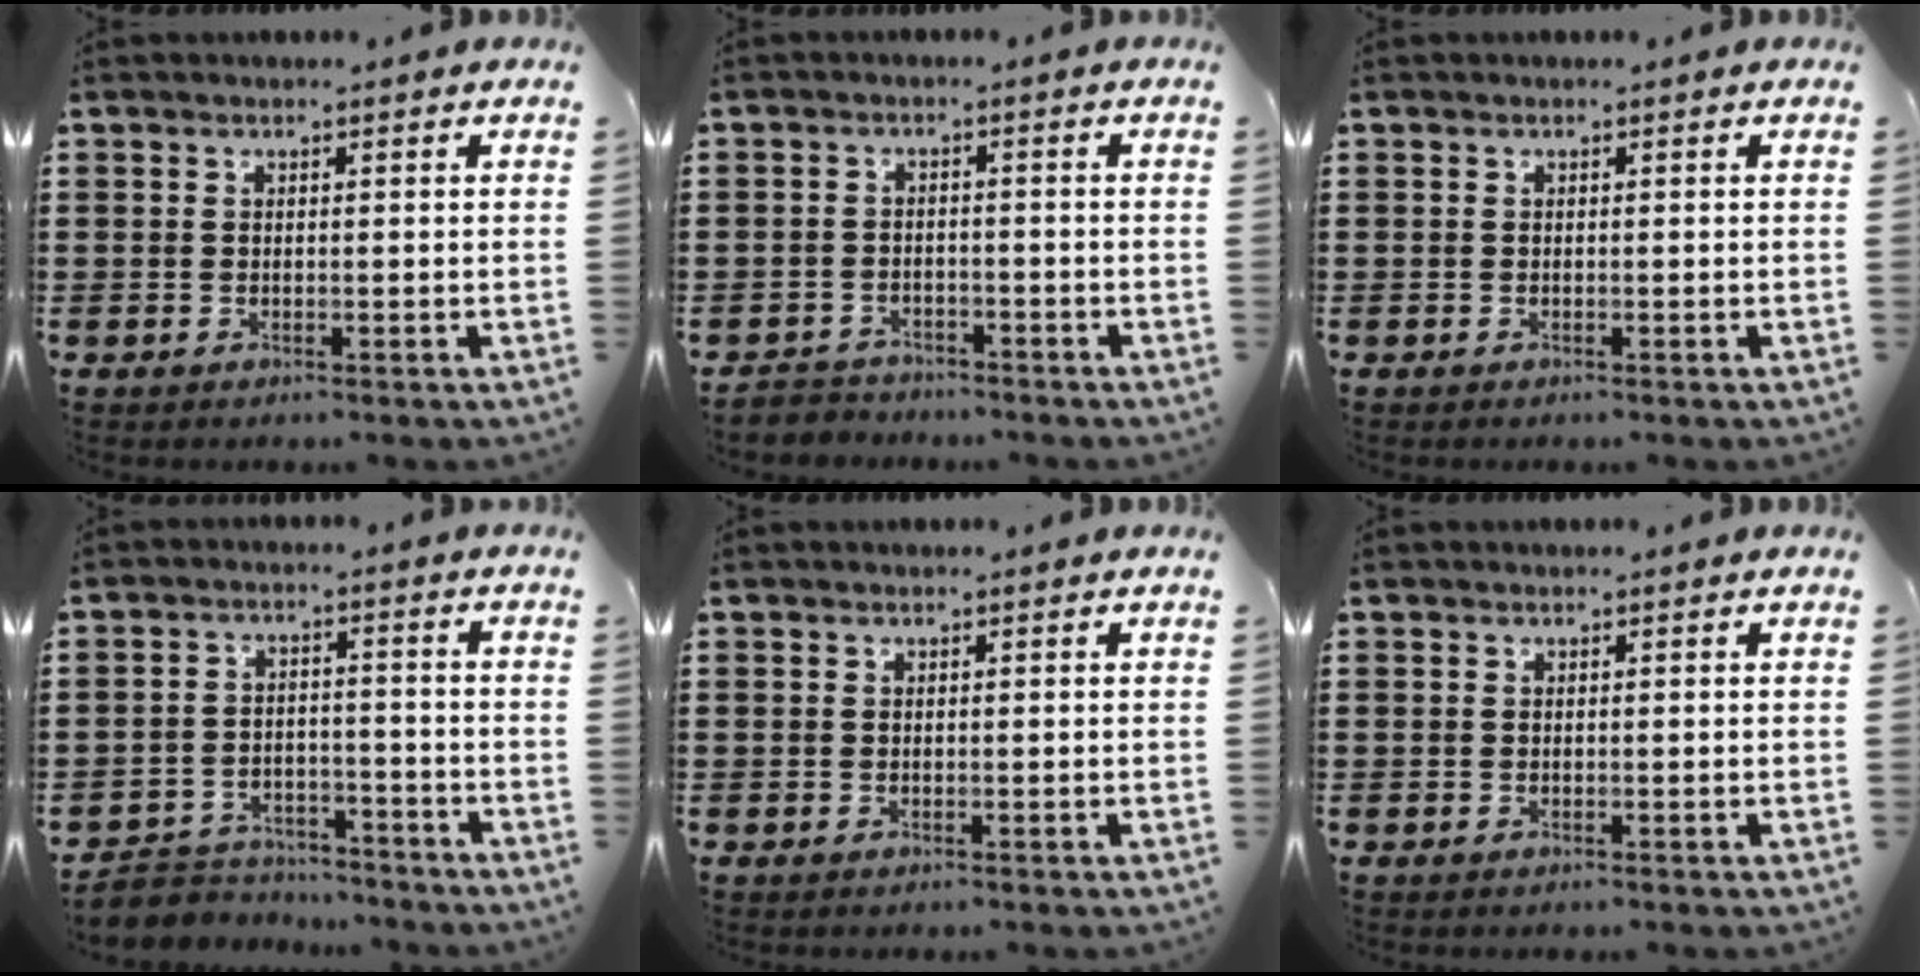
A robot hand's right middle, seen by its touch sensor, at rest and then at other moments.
{"total": 2.6, "force": [-2.6, 0.6, -0.3], "torque": [-0.003, -0.002, -0.057]}
{"total": 0.0}
{"total": 4.4, "force": [-4.2, 1.1, -0.1], "torque": [-0.014, 0.001, -0.091]}
{"total": 0.0}
{"total": 0.0}